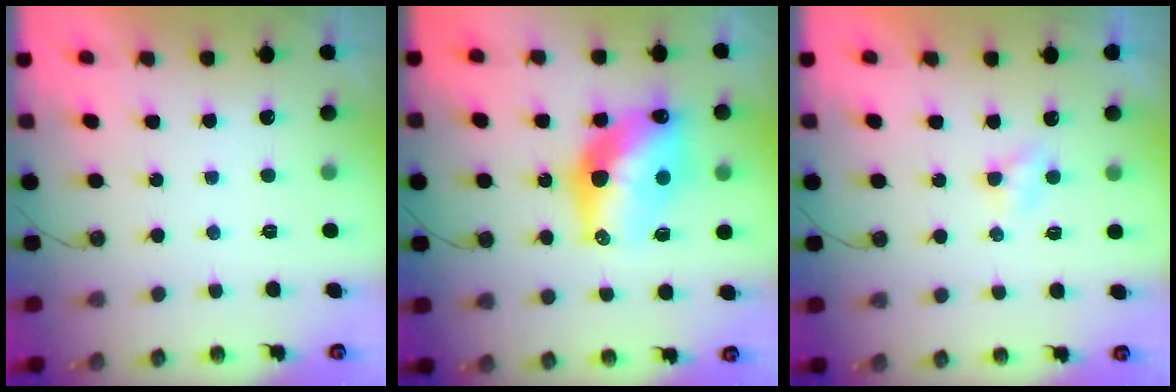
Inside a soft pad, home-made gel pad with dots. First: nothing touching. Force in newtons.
{"total": 16.6, "press": 16.5, "slide": 1.4}
{"total": 3.0, "press": 3.0, "slide": 0.4}